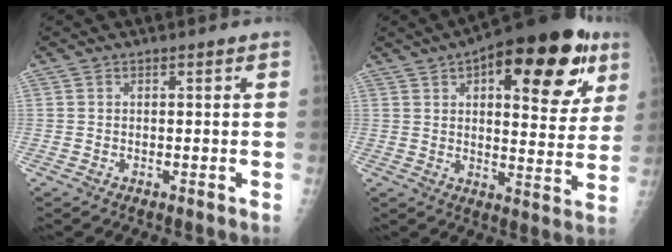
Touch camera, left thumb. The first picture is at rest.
{"total": 23.9, "force": [10.8, 10.0, 18.9], "torque": [-0.221, -0.008, 0.147]}